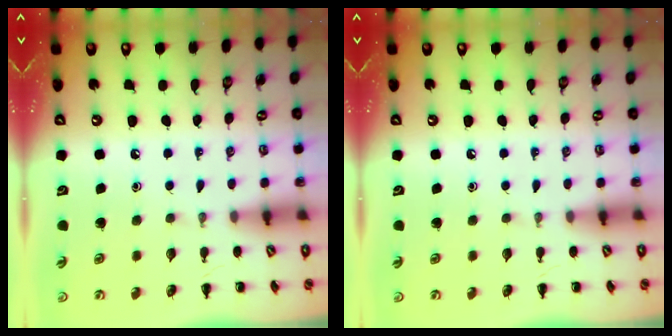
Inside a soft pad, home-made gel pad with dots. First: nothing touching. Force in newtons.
{"total": 0.0}